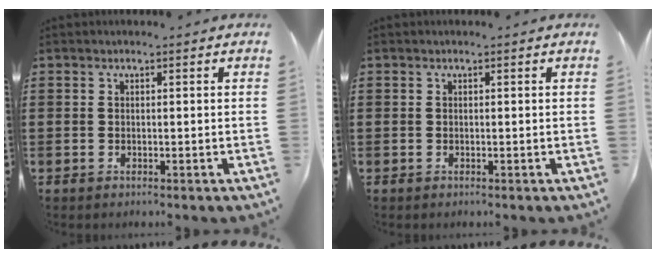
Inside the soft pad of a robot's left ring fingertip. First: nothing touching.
{"total": 0.0}